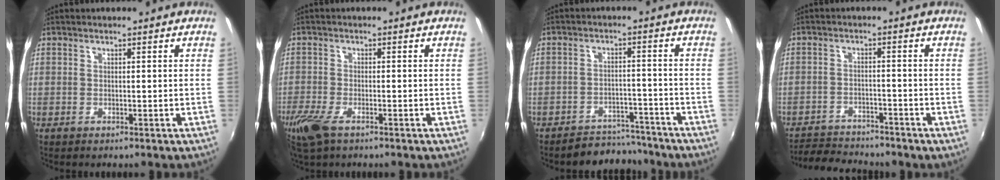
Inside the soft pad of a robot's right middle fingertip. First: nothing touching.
{"total": 6.2, "force": [-4.0, 2.2, 4.2], "torque": [-0.108, -0.020, -0.078]}
{"total": 8.0, "force": [-7.3, 3.1, 0.8], "torque": [-0.026, 0.018, -0.097]}
{"total": 9.5, "force": [-8.7, 2.7, 2.6], "torque": [-0.075, -0.005, -0.137]}